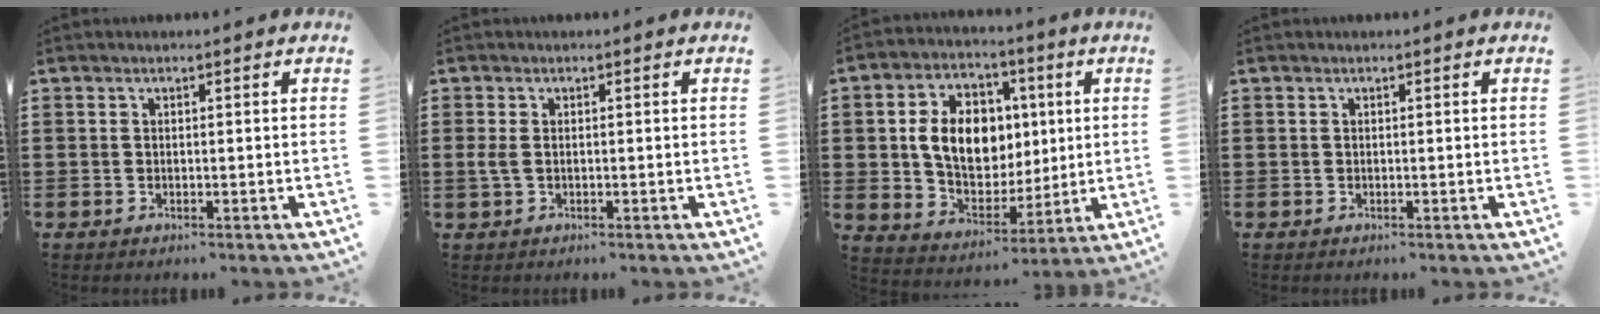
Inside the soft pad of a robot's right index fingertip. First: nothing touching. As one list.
[{"total": 1.6, "force": [-0.2, 0.8, 1.4], "torque": [-0.044, -0.005, -0.010]}, {"total": 11.2, "force": [1.5, 8.2, 7.4], "torque": [-0.152, 0.016, 0.024]}, {"total": 0.0}]